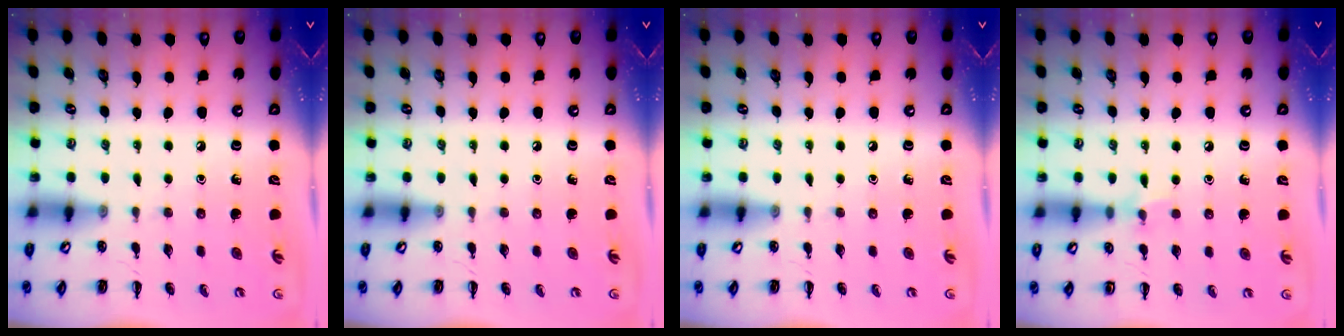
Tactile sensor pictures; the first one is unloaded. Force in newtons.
{"total": 0.0}
{"total": 0.0}
{"total": 5.9, "press": 5.7, "slide": 1.6}